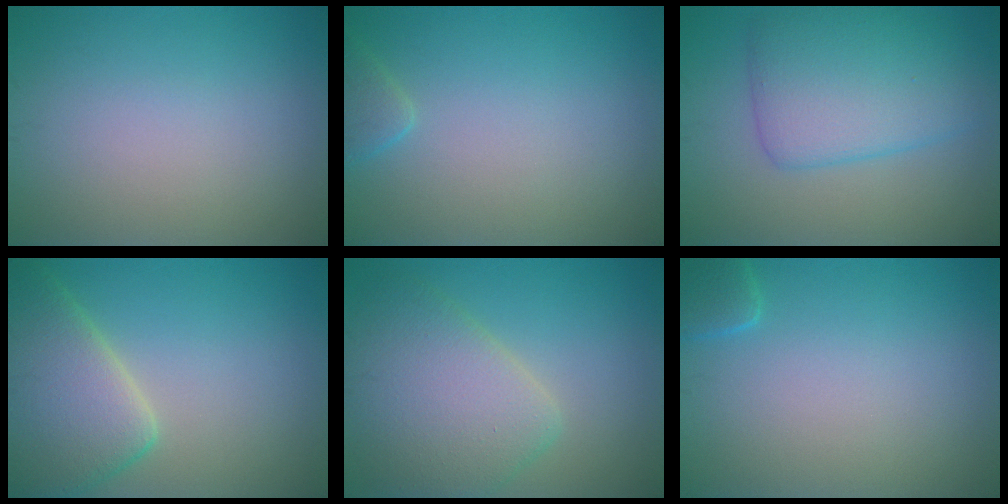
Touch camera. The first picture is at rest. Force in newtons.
{"total": 1.5, "press": 1.5, "slide": 0.2}
{"total": 6.0, "press": 6.0, "slide": 0.1}
{"total": 8.1, "press": 8.1, "slide": 0.5}
{"total": 6.8, "press": 6.8, "slide": 0.4}
{"total": 1.7, "press": 1.7, "slide": 0.2}